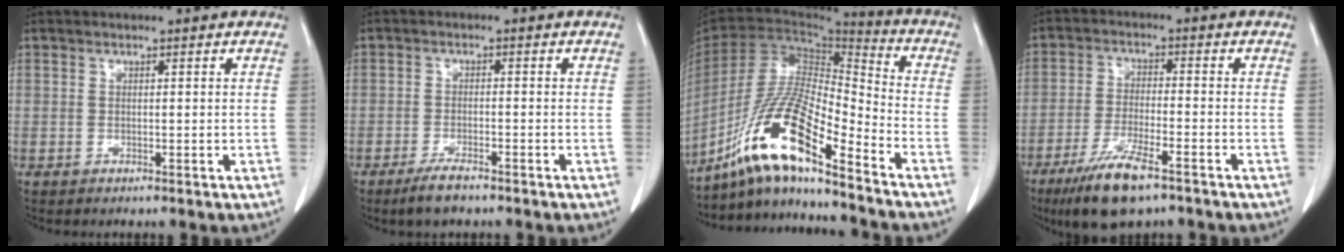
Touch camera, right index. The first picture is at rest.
{"total": 3.4, "force": [-2.6, 0.9, 2.0], "torque": [-0.043, -0.003, -0.047]}
{"total": 15.3, "force": [-11.0, 1.3, 10.5], "torque": [-0.200, 0.001, -0.205]}
{"total": 9.5, "force": [-6.3, 1.8, 6.9], "torque": [-0.133, -0.019, -0.109]}